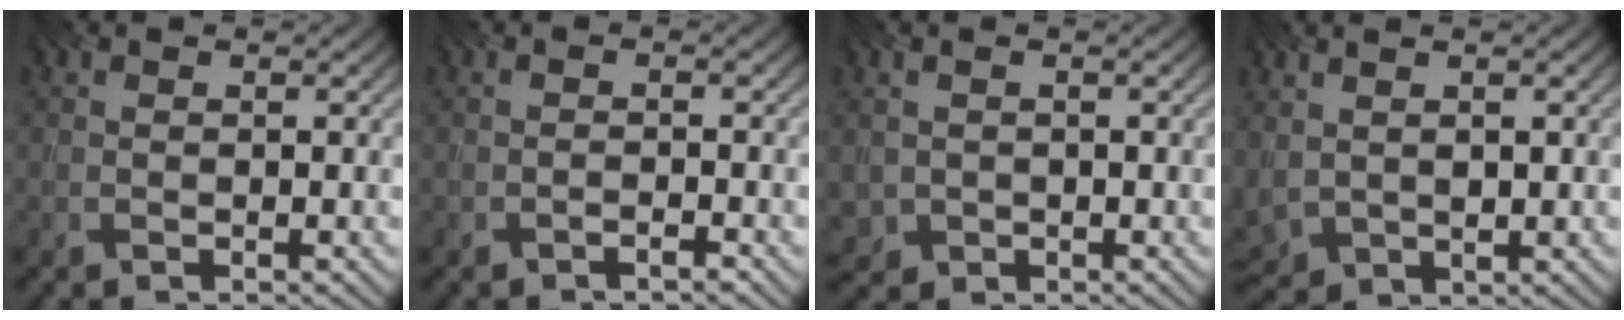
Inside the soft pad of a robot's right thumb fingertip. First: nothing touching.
{"total": 1.2, "force": [-0.9, 0.2, 0.7], "torque": [-0.012, 0.002, -0.017]}
{"total": 1.9, "force": [-0.1, 1.8, 0.2], "torque": [-0.016, -0.013, -0.001]}
{"total": 4.0, "force": [0.7, 2.8, 2.8], "torque": [-0.081, -0.010, 0.024]}